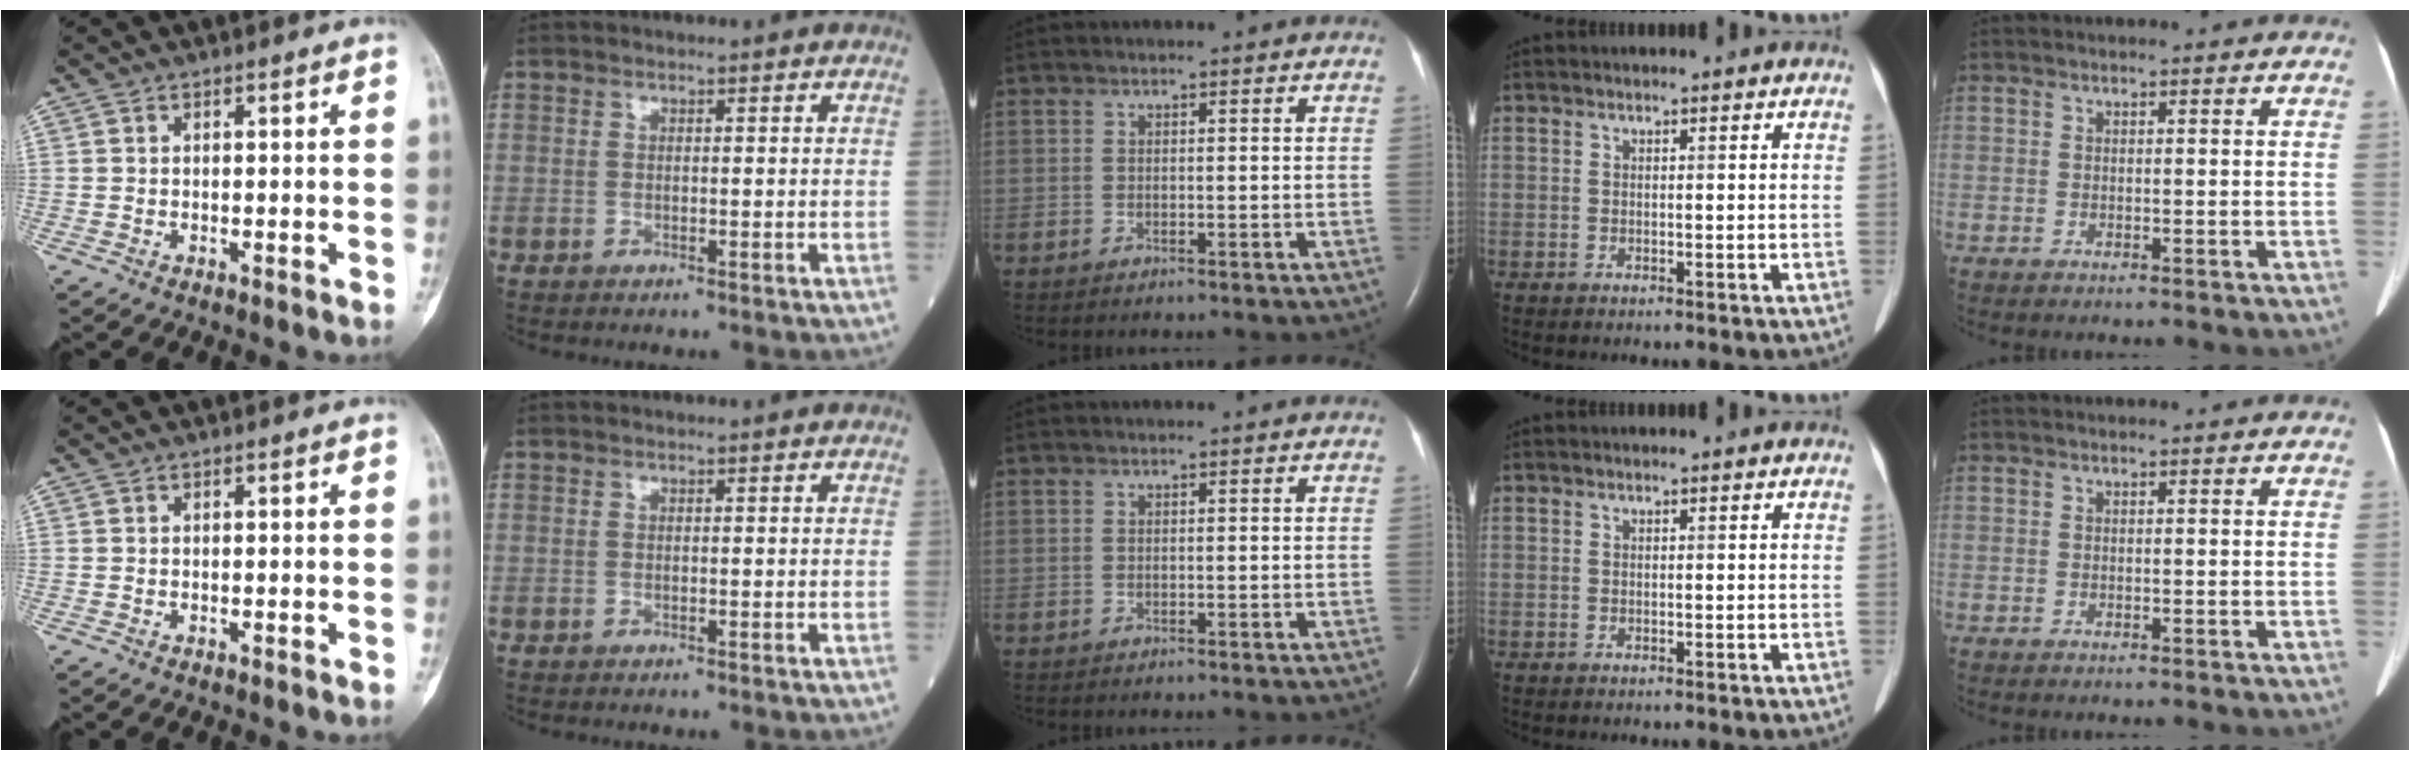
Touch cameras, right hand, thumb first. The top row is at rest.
{}